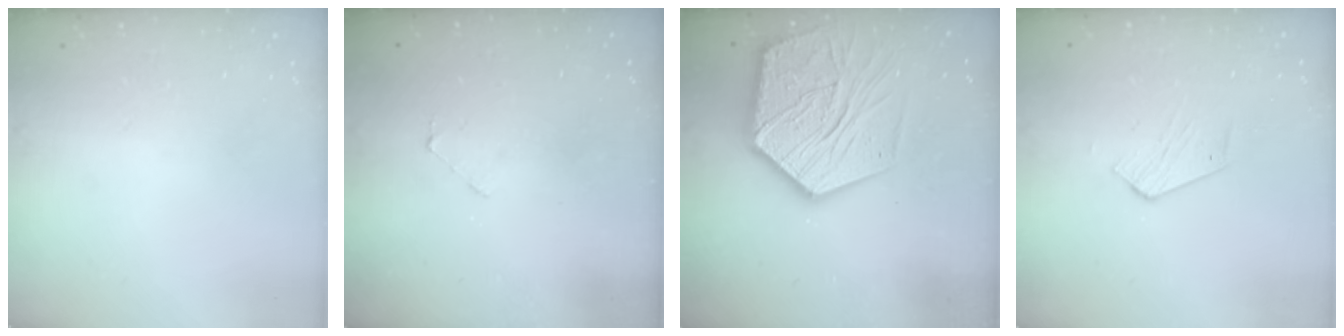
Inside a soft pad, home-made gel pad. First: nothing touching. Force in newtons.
{"total": 1.6, "press": 1.6, "slide": 0.1}
{"total": 21.9, "press": 21.8, "slide": 1.7}
{"total": 2.6, "press": 2.6, "slide": 0.2}